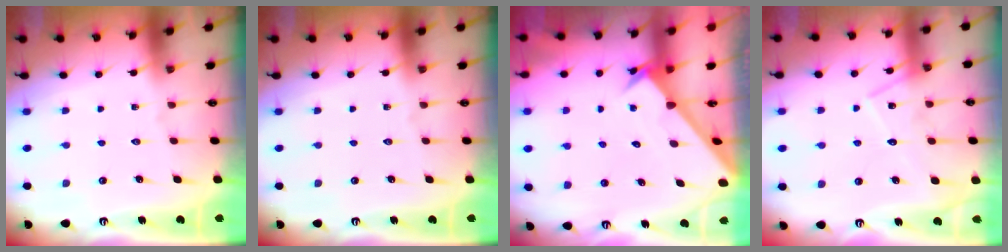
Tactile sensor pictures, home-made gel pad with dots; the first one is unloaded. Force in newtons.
{"total": 0.0}
{"total": 2.6, "press": 2.6, "slide": 0.2}
{"total": 12.7, "press": 12.7, "slide": 0.8}